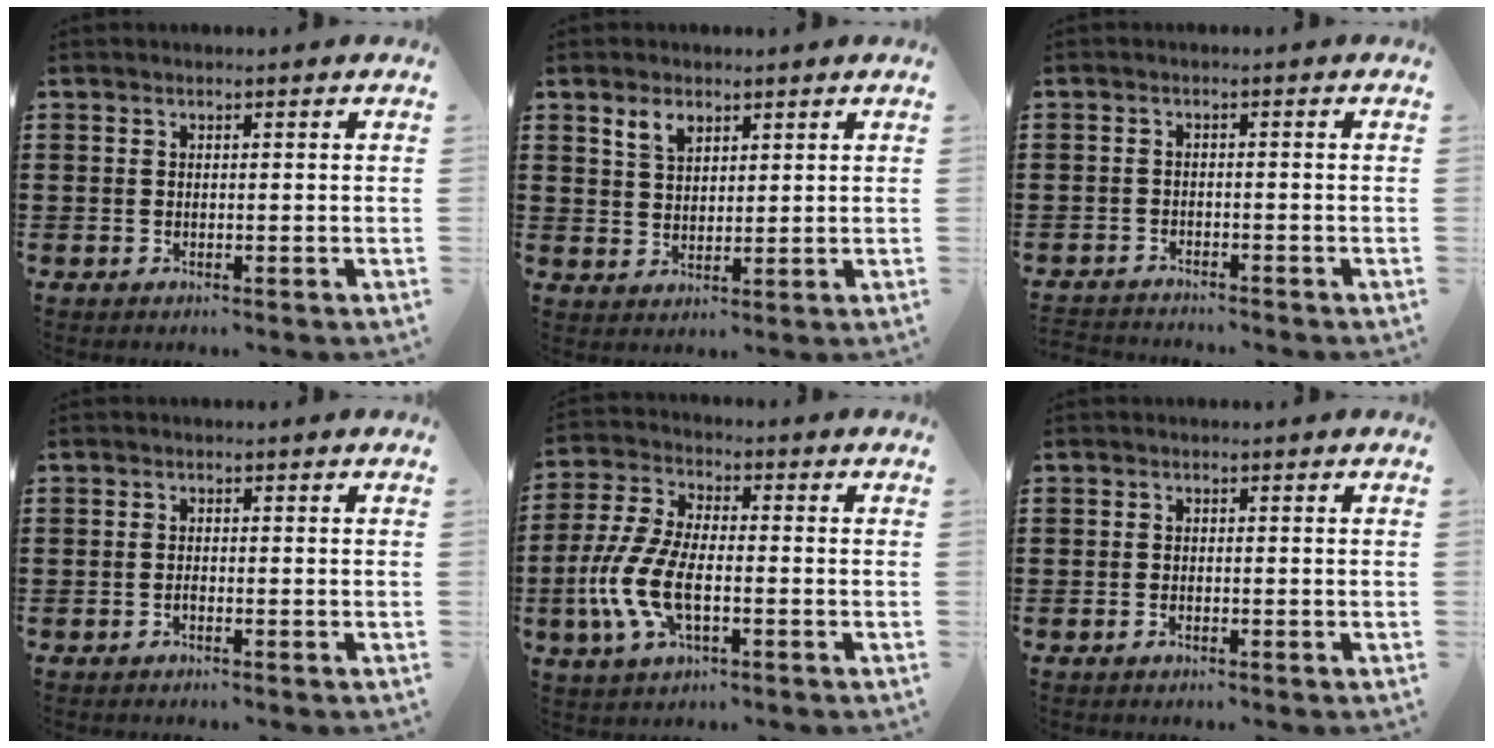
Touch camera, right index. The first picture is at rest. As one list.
[{"total": 3.4, "force": [2.2, 1.9, 1.7], "torque": [-0.041, 0.006, 0.042]}, {"total": 1.8, "force": [-1.8, 0.1, -0.2], "torque": [-0.003, 0.002, -0.041]}, {"total": 0.7, "force": [-0.5, 0.1, 0.5], "torque": [-0.011, -0.005, -0.007]}, {"total": 9.5, "force": [-2.5, 4.5, 8.0], "torque": [-0.197, -0.014, -0.052]}, {"total": 0.6, "force": [-0.4, 0.2, 0.5], "torque": [-0.011, -0.006, -0.006]}]